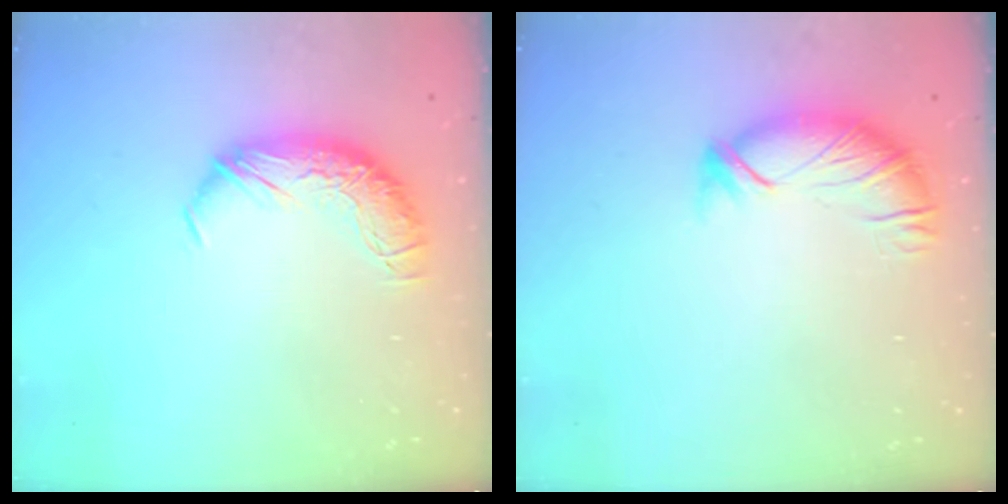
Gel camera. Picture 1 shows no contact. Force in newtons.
{"total": 3.1, "press": 3.0, "slide": 0.9}